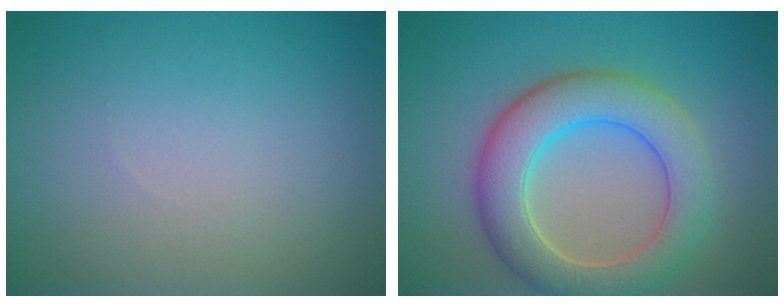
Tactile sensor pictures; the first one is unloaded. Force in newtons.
{"total": 7.1, "press": 7.1, "slide": 0.6}